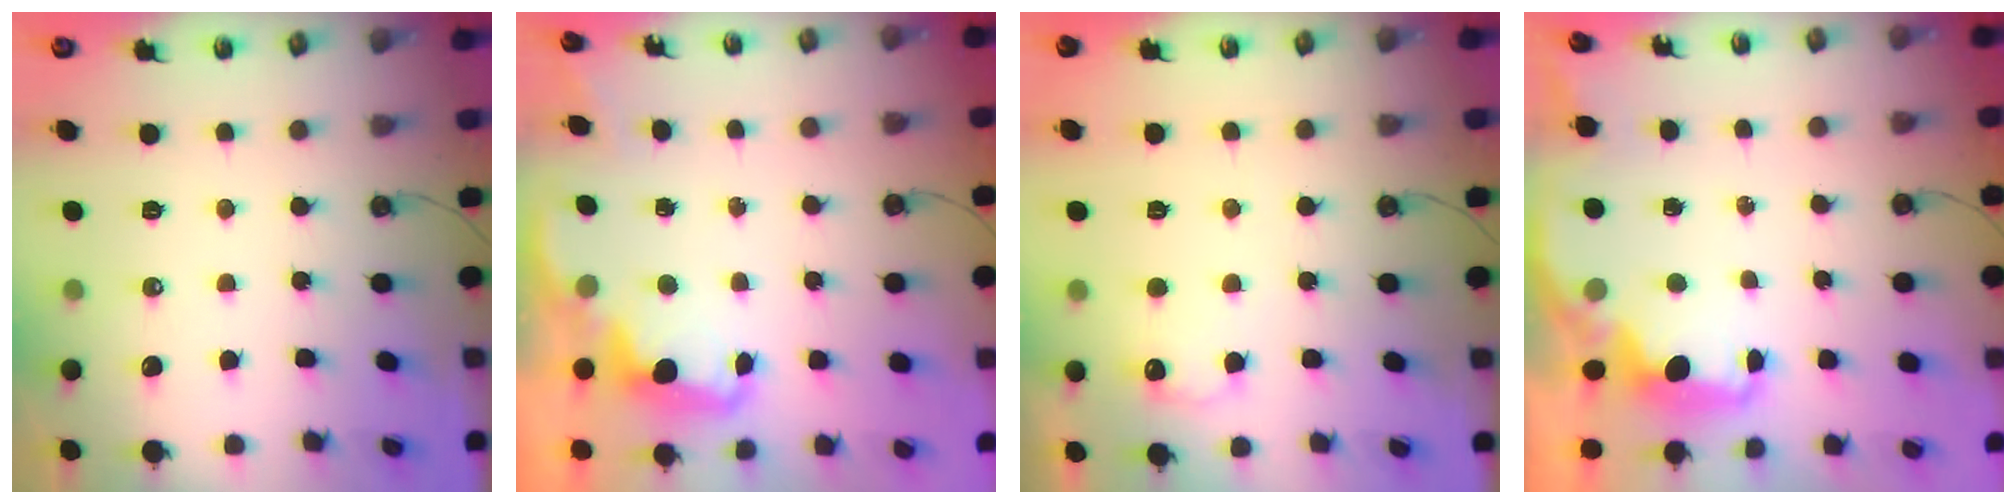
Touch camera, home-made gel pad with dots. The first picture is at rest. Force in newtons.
{"total": 2.3, "press": 2.2, "slide": 0.7}
{"total": 7.4, "press": 7.4, "slide": 0.5}
{"total": 2.3, "press": 2.1, "slide": 0.8}